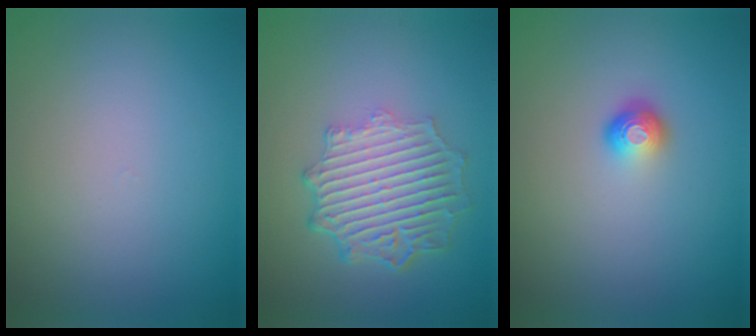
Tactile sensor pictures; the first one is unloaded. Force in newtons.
{"total": 6.3, "press": 4.7, "slide": 4.2}
{"total": 1.7, "press": 1.2, "slide": 1.3}